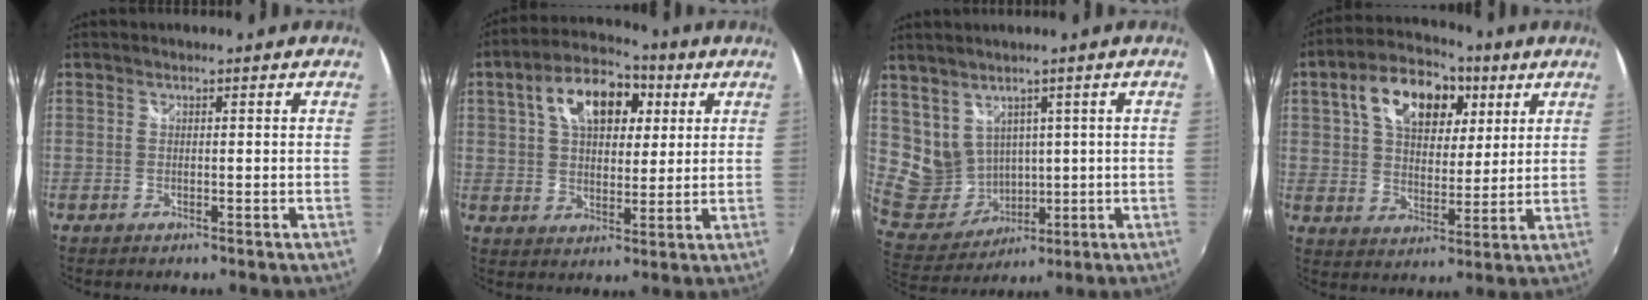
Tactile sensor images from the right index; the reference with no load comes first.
{"total": 14.0, "force": [5.1, 8.3, 10.1], "torque": [-0.180, 0.041, 0.080]}
{"total": 9.6, "force": [3.9, 8.2, 3.3], "torque": [-0.080, 0.001, 0.104]}
{"total": 16.7, "force": [6.9, 10.2, 11.2], "torque": [-0.214, 0.041, 0.111]}